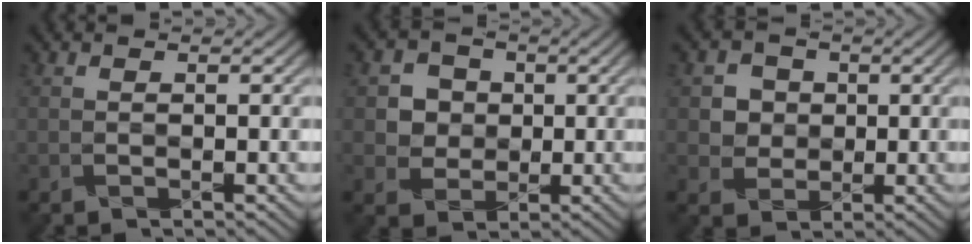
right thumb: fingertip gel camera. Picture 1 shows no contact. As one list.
[{"total": 3.9, "force": [0.6, 3.8, 0.7], "torque": [-0.025, -0.005, 0.007]}, {"total": 3.4, "force": [0.7, 3.3, 0.5], "torque": [-0.019, -0.007, 0.011]}]